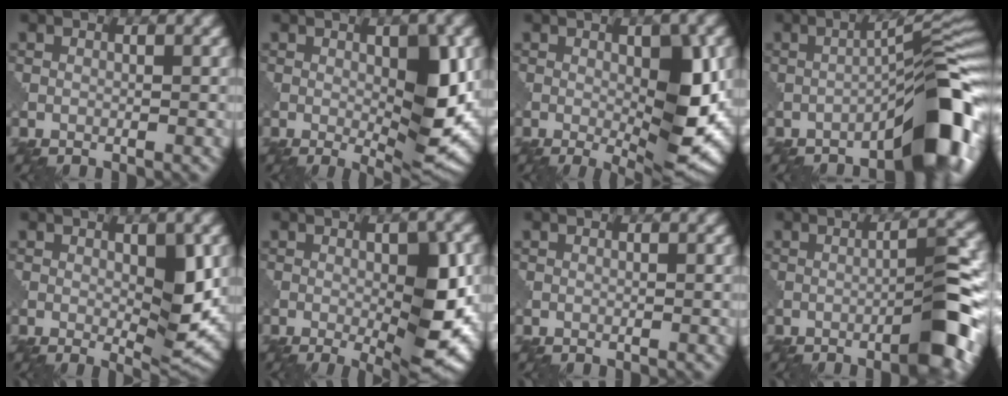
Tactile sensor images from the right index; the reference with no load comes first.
{"total": 8.7, "force": [0.3, 2.5, 8.3], "torque": [-0.118, -0.008, 0.015]}
{"total": 9.4, "force": [-0.4, 2.8, 8.9], "torque": [-0.130, -0.010, 0.003]}
{"total": 8.9, "force": [-5.1, 1.6, 7.0], "torque": [-0.087, 0.023, -0.075]}
{"total": 5.7, "force": [0.5, 1.6, 5.4], "torque": [-0.079, -0.012, 0.018]}
{"total": 8.6, "force": [-1.0, 2.4, 8.3], "torque": [-0.122, -0.007, -0.007]}
{"total": 0.0}
{"total": 5.7, "force": [-2.7, 0.9, 5.0], "torque": [-0.062, 0.017, -0.042]}